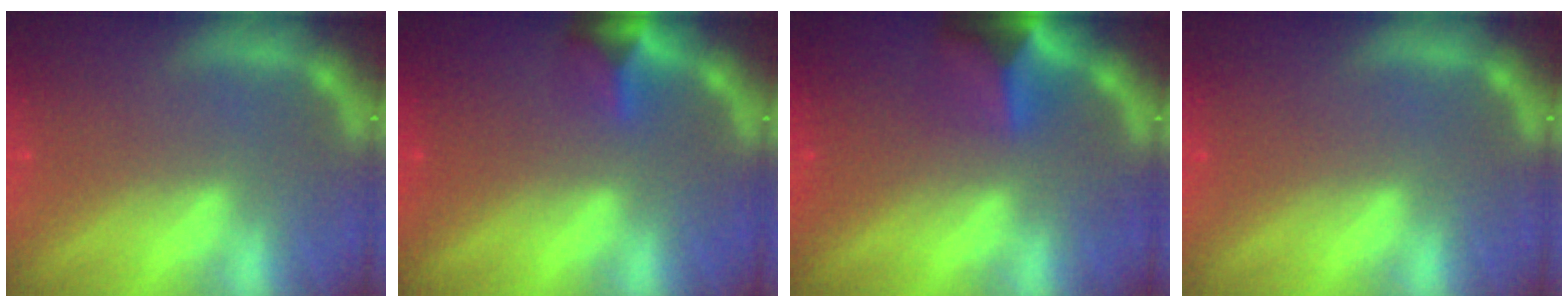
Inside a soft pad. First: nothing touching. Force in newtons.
{"total": 2.9}
{"total": 5.4}
{"total": 0.0}